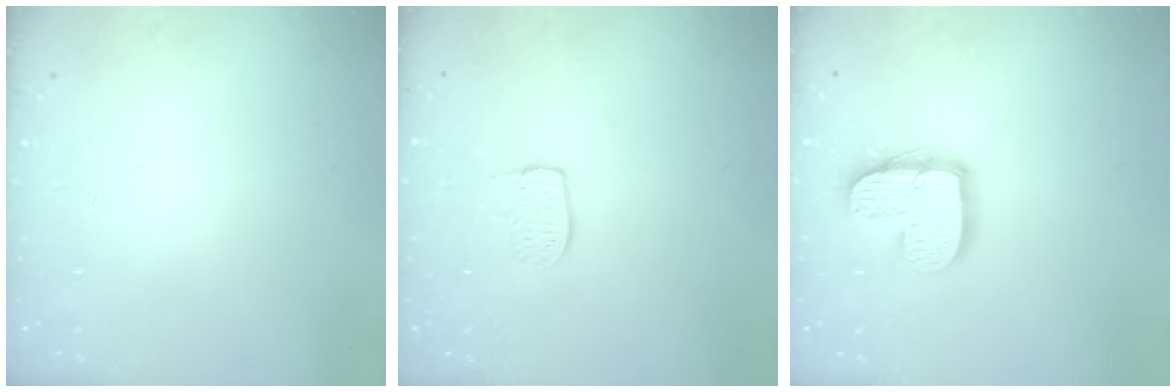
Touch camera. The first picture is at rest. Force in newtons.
{"total": 6.3, "press": 6.3, "slide": 0.1}
{"total": 12.6, "press": 12.6, "slide": 0.9}